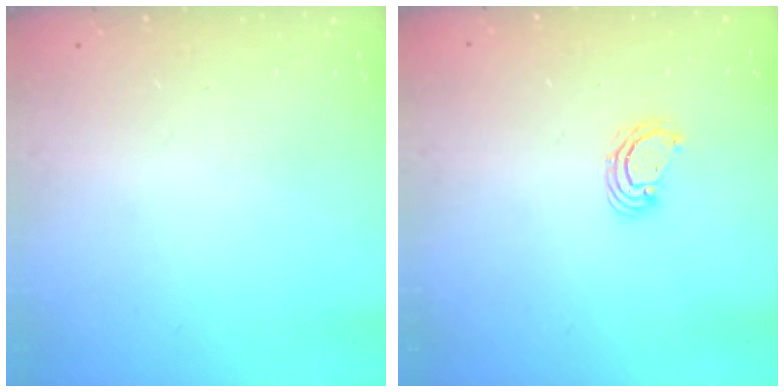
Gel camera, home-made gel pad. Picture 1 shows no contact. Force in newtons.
{"total": 3.8, "press": 3.8, "slide": 0.1}